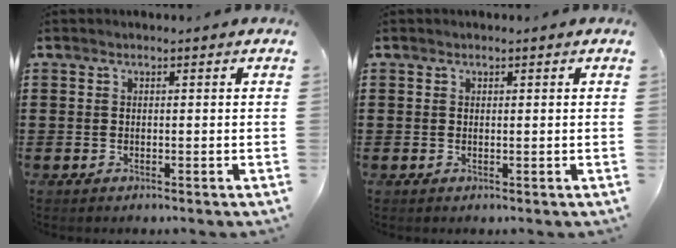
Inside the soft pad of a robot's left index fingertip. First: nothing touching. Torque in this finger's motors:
{"motor_torque": [0.08, 0.02, -0.02, -0.02]}